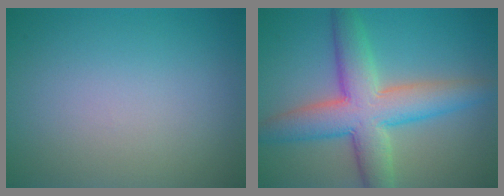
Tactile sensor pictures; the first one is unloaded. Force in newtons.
{"total": 8.1, "press": 8.1, "slide": 0.4}